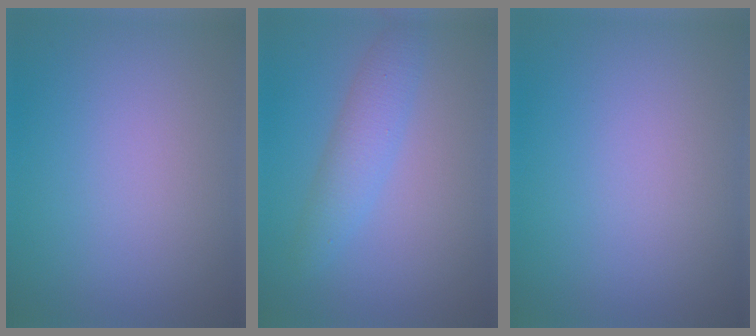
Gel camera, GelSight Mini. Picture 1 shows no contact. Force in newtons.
{"total": 2.9, "press": 2.9, "slide": 0.0}
{"total": 0.0}